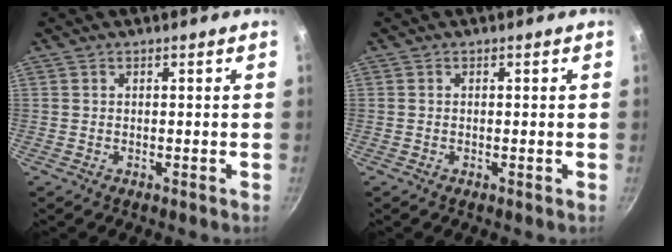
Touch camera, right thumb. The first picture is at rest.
{"total": 0.0}